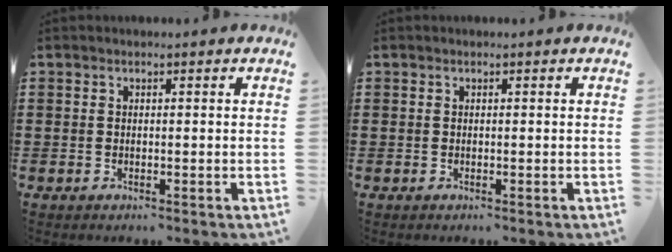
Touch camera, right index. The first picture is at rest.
{"total": 0.0}